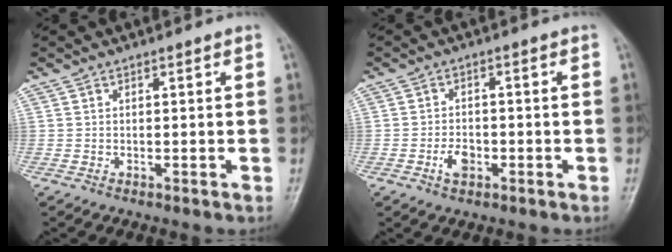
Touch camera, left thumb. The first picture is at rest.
{"total": 3.6, "force": [-1.5, 2.3, 2.3], "torque": [-0.036, 0.008, -0.028]}